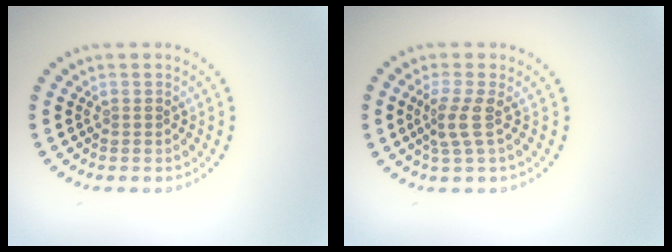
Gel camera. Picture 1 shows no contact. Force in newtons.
{"total": 2.3, "press": 1.6, "slide": 1.6}